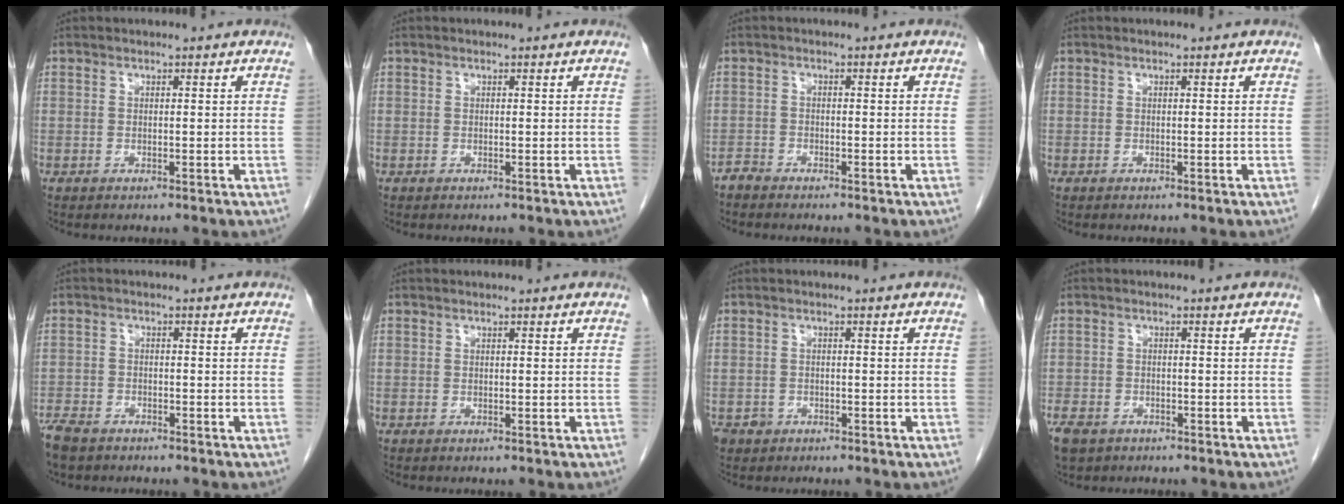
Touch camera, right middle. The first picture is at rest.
{"total": 0.0}
{"total": 1.4, "force": [-1.4, 0.2, 0.0], "torque": [0.000, -0.001, -0.027]}
{"total": 0.0}
{"total": 5.8, "force": [-4.6, 2.6, 2.2], "torque": [-0.044, -0.008, -0.080]}
{"total": 0.0}
{"total": 2.2, "force": [-1.3, 1.7, 0.3], "torque": [-0.008, 0.005, -0.021]}
{"total": 6.8, "force": [-4.5, 4.3, 2.7], "torque": [-0.062, -0.007, -0.069]}